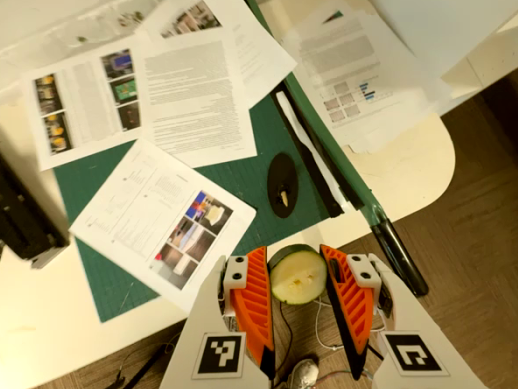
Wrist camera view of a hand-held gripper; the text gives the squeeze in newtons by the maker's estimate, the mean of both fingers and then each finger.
{"total": 11.1, "left": 11.3, "right": 10.8}